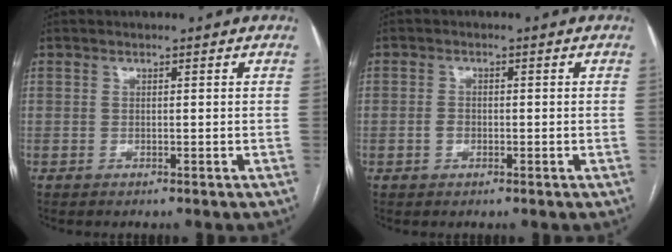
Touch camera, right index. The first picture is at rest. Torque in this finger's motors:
{"motor_torque": [0.08, 0.02, 0.02, 0.00]}